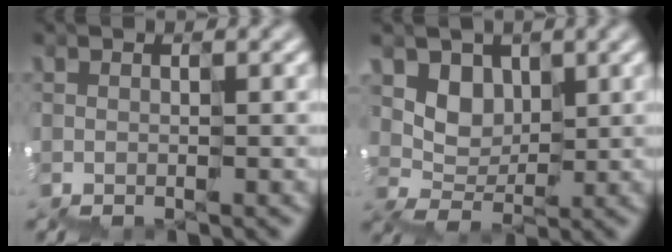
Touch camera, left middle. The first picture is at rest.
{"total": 2.9, "force": [1.7, 2.3, -0.2], "torque": [-0.002, -0.002, 0.029]}